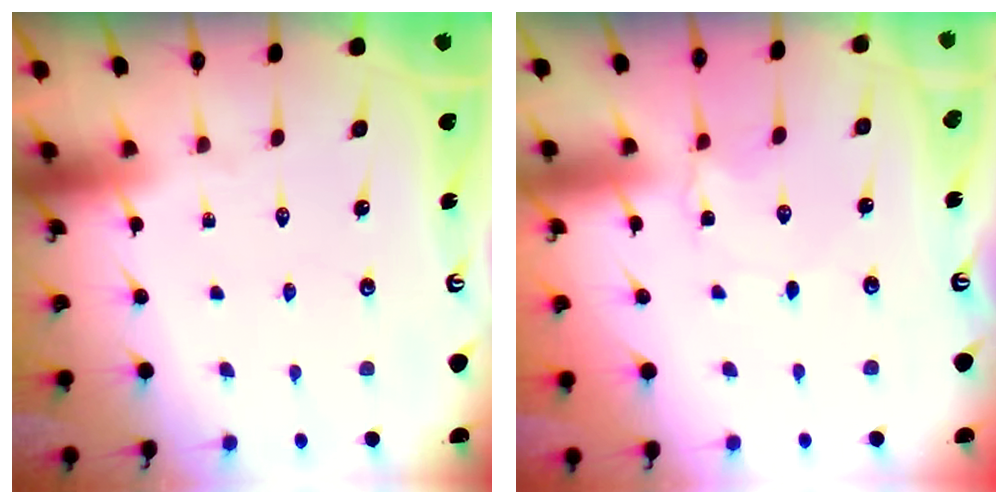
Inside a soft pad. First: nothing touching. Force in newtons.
{"total": 2.5, "press": 2.5, "slide": 0.3}